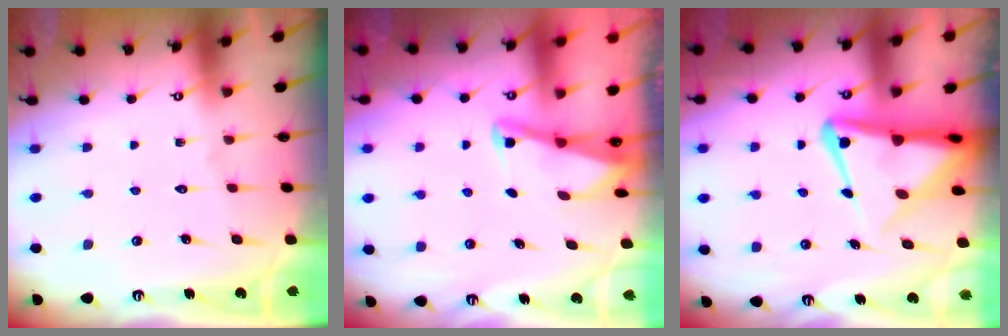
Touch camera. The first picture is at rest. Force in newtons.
{"total": 2.1, "press": 2.1, "slide": 0.4}
{"total": 10.1, "press": 10.0, "slide": 1.5}